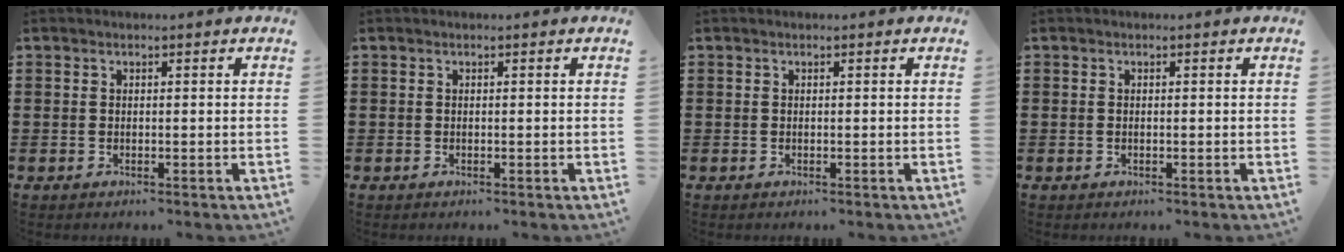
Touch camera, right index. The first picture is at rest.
{"total": 0.0}
{"total": 0.0}
{"total": 0.0}